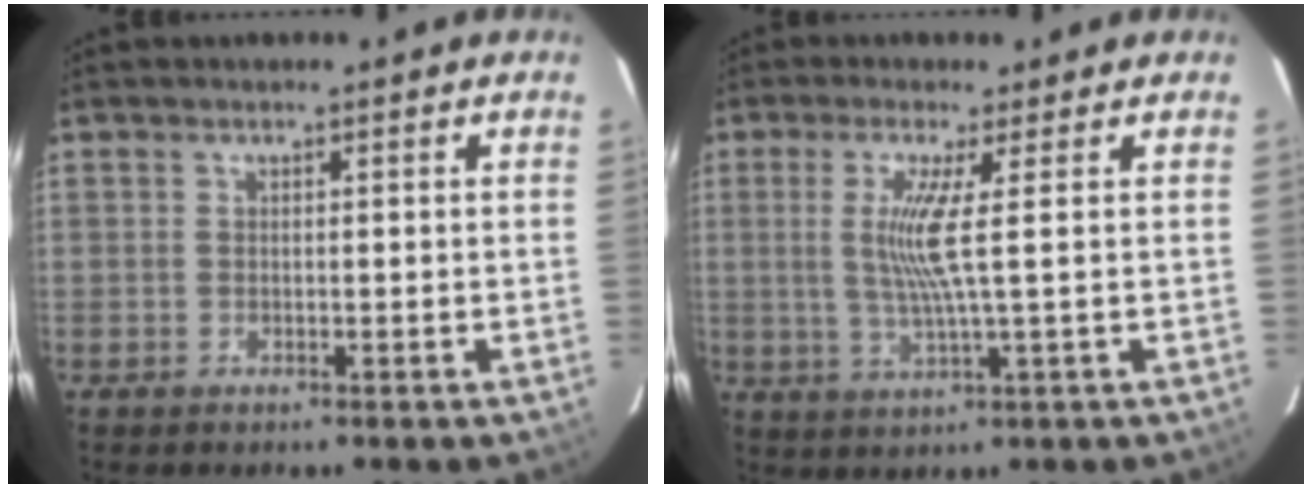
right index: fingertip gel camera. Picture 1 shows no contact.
{"total": 6.2, "force": [1.0, -1.0, 6.1], "torque": [-0.119, -0.010, 0.020]}